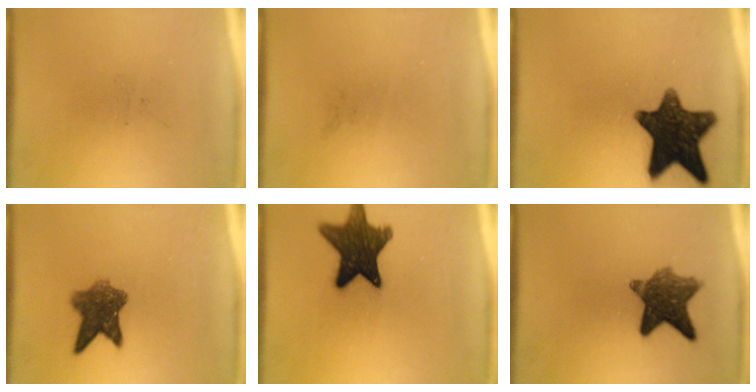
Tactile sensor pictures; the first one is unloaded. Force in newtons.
{"total": 0.0}
{"total": 14.3}
{"total": 7.1}
{"total": 14.3}
{"total": 8.8}